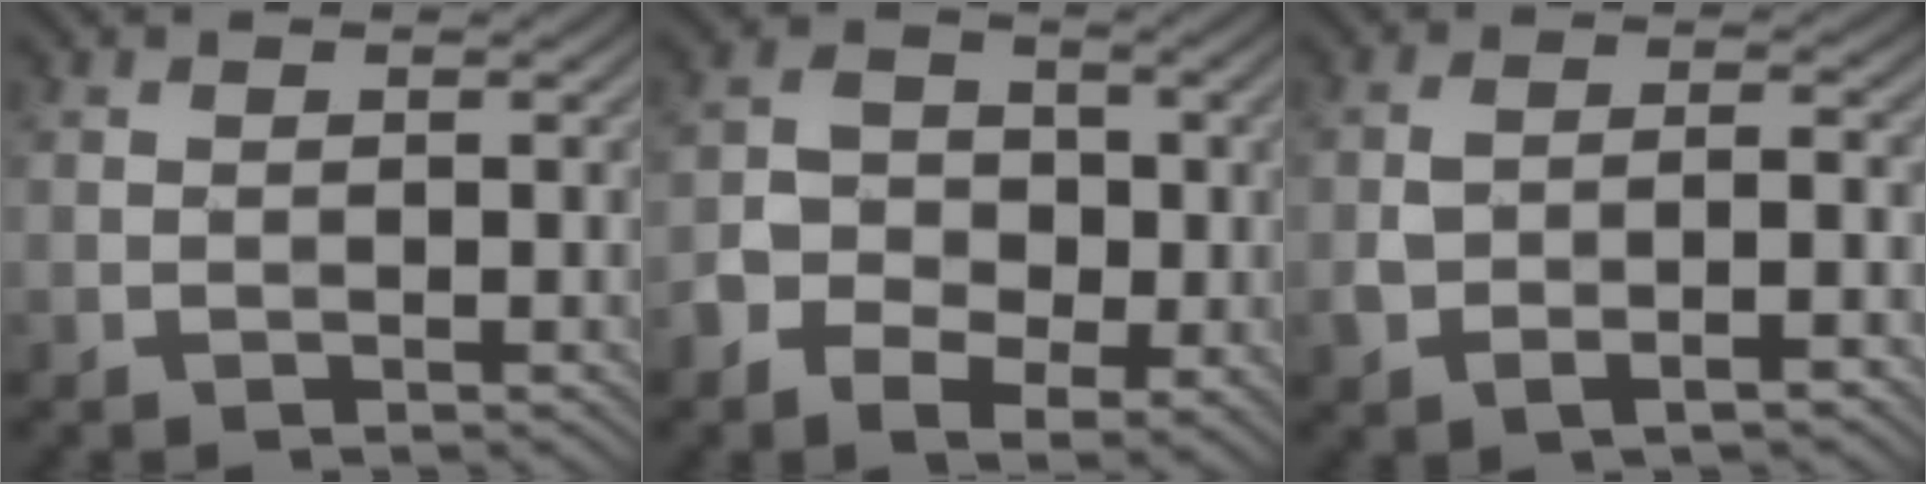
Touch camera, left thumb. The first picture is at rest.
{"total": 7.0, "force": [-3.0, 4.9, 4.0], "torque": [-0.076, -0.013, -0.057]}
{"total": 5.3, "force": [-2.6, 2.2, 4.1], "torque": [-0.081, -0.003, -0.047]}